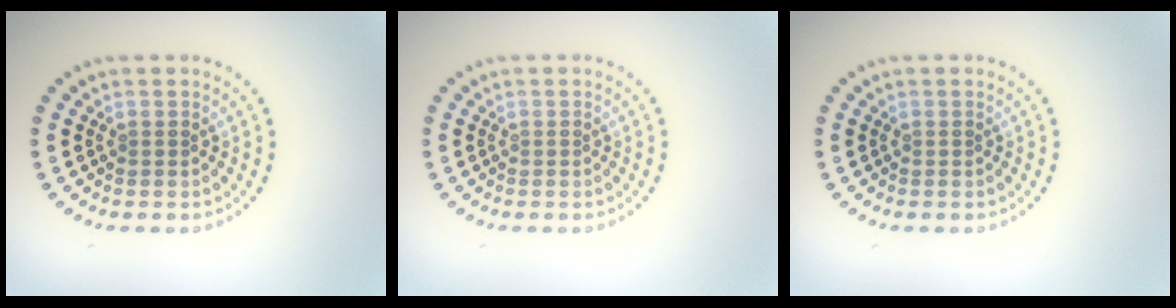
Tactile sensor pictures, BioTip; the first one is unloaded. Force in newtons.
{"total": 0.0}
{"total": 0.0}